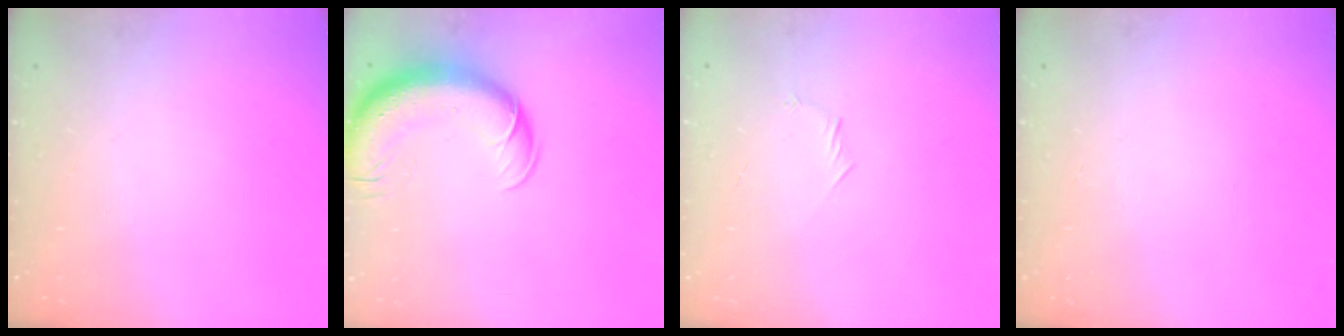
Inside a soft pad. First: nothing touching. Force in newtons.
{"total": 13.5, "press": 13.1, "slide": 3.3}
{"total": 4.1, "press": 3.9, "slide": 1.2}
{"total": 0.0}